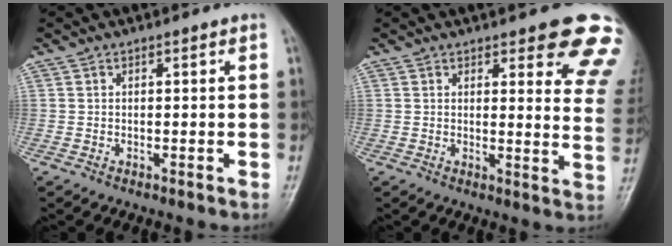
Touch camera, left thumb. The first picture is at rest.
{"total": 12.3, "force": [8.5, 3.5, 8.1], "torque": [-0.050, -0.046, 0.079]}